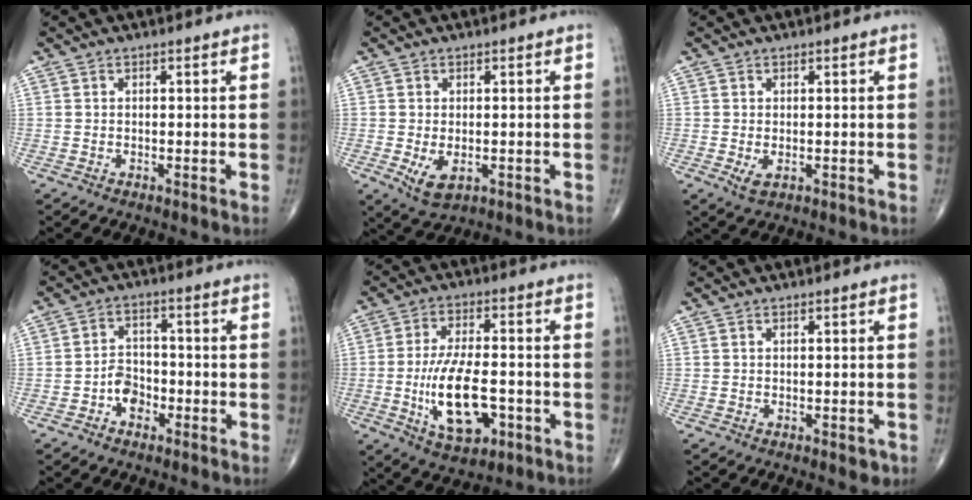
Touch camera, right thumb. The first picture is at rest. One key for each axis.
{"total": 4.7, "fx": -1.1, "fy": 2.7, "fz": 3.7, "tx": -0.064, "ty": -0.012, "tz": -0.009}
{"total": 2.3, "fx": -0.5, "fy": 1.2, "fz": 1.9, "tx": -0.033, "ty": -0.005, "tz": -0.004}
{"total": 4.9, "fx": -2.2, "fy": 3.6, "fz": 2.5, "tx": -0.020, "ty": 0.024, "tz": -0.043}
{"total": 13.6, "fx": -3.4, "fy": 6.3, "fz": 11.6, "tx": -0.201, "ty": 0.008, "tz": -0.048}
{"total": 2.5, "fx": -1.1, "fy": 1.3, "fz": 1.8, "tx": -0.009, "ty": 0.007, "tz": -0.009}